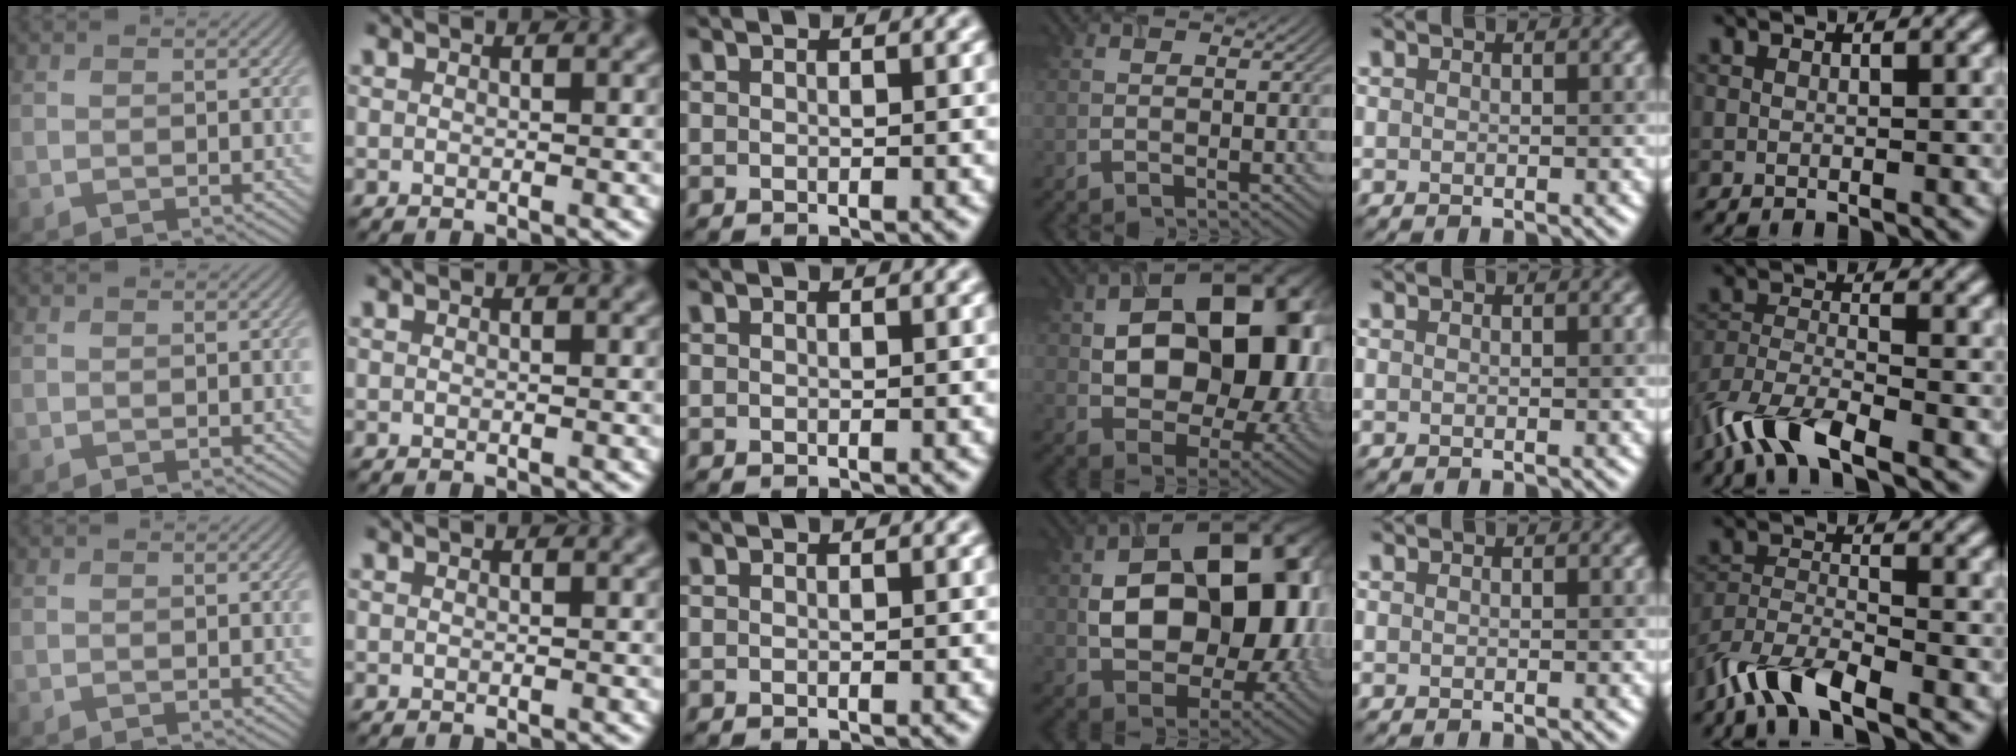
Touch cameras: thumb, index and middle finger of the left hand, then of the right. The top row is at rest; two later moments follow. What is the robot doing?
{"motion": "lift_and_place", "object": "timer"}